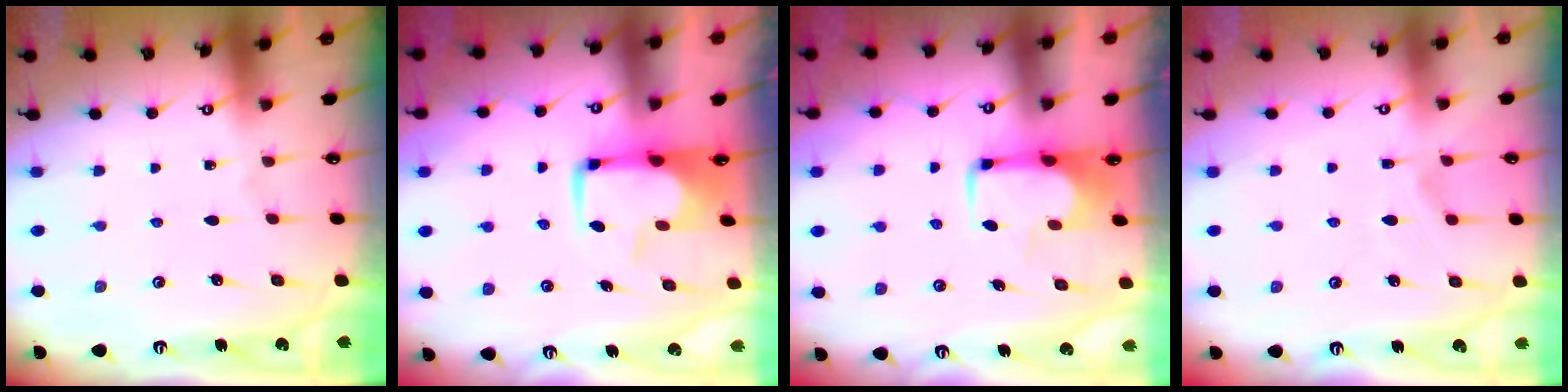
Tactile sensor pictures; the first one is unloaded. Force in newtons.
{"total": 0.6, "press": 0.1, "slide": 0.6}
{"total": 1.7, "press": 1.6, "slide": 0.4}
{"total": 4.8, "press": 4.6, "slide": 1.2}